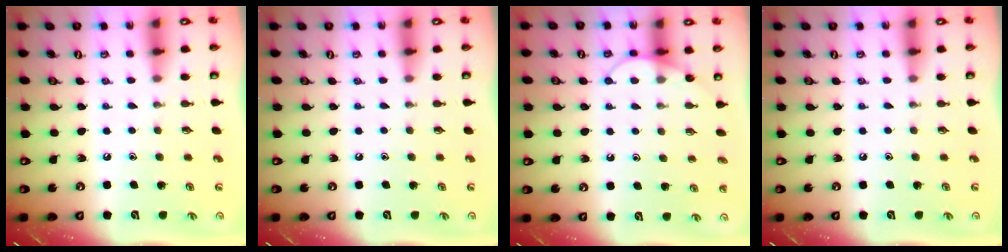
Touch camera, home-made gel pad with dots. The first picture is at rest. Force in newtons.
{"total": 0.0}
{"total": 6.4, "press": 6.4, "slide": 0.3}
{"total": 0.0}